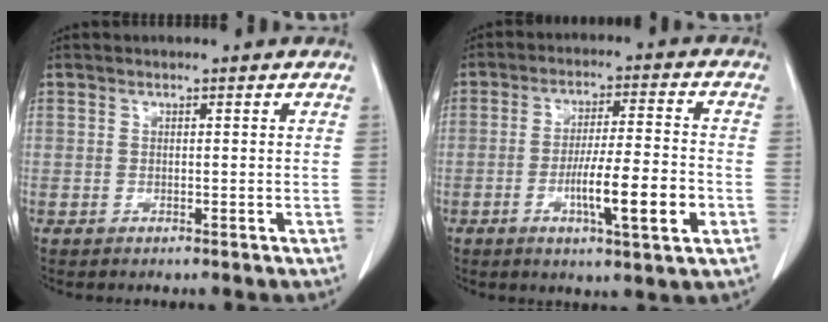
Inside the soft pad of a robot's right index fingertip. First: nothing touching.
{"total": 10.5, "force": [-3.3, 0.7, 9.9], "torque": [-0.166, -0.006, -0.054]}